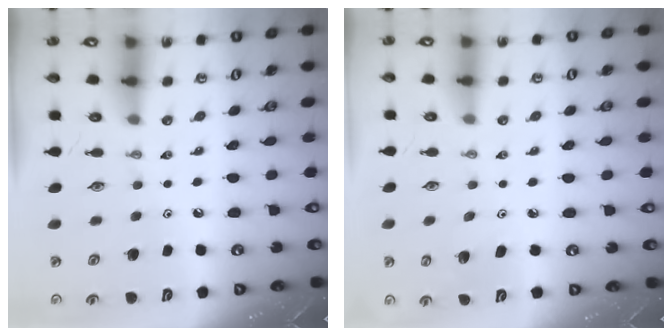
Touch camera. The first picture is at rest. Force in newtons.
{"total": 4.3, "press": 4.1, "slide": 1.0}